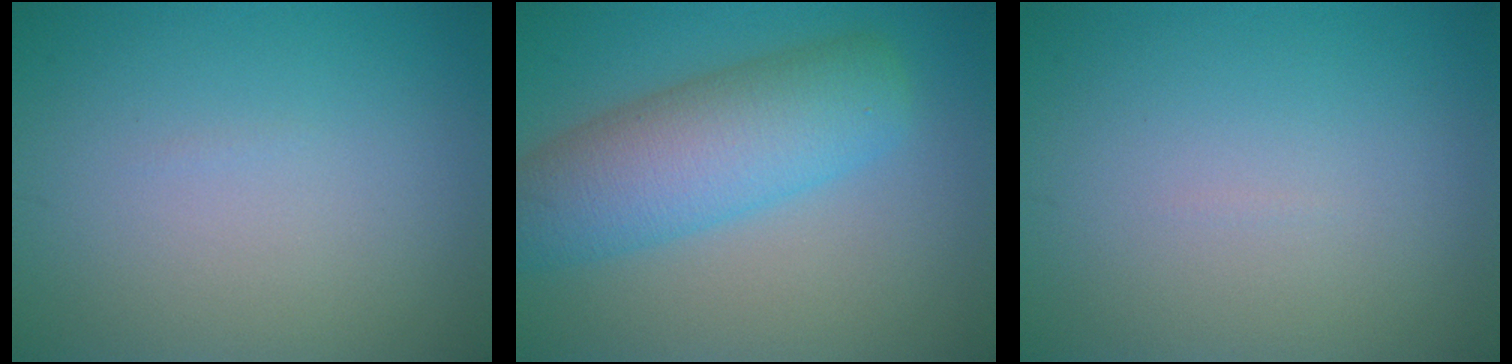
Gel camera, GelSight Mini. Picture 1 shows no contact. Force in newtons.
{"total": 7.5, "press": 7.5, "slide": 0.2}
{"total": 0.0}